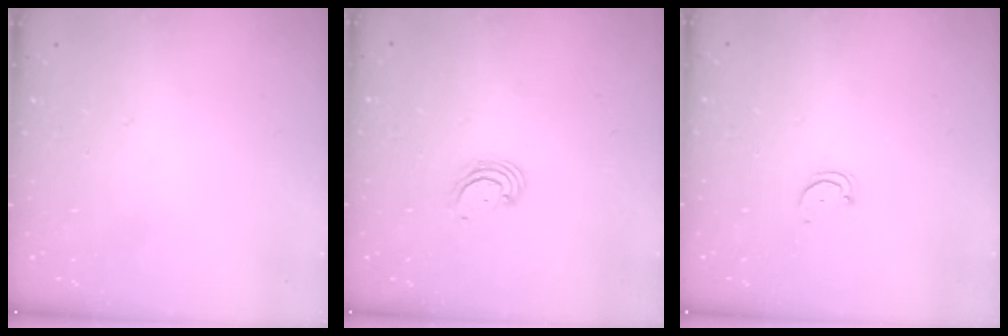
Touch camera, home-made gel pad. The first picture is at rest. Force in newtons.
{"total": 2.3, "press": 2.3, "slide": 0.1}
{"total": 2.7, "press": 2.7, "slide": 0.2}